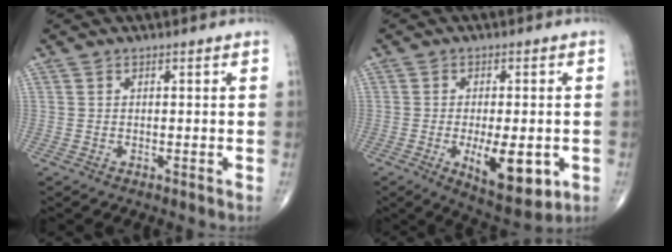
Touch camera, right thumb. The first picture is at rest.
{"total": 11.8, "force": [-3.2, 4.8, 10.3], "torque": [-0.139, -0.013, -0.039]}